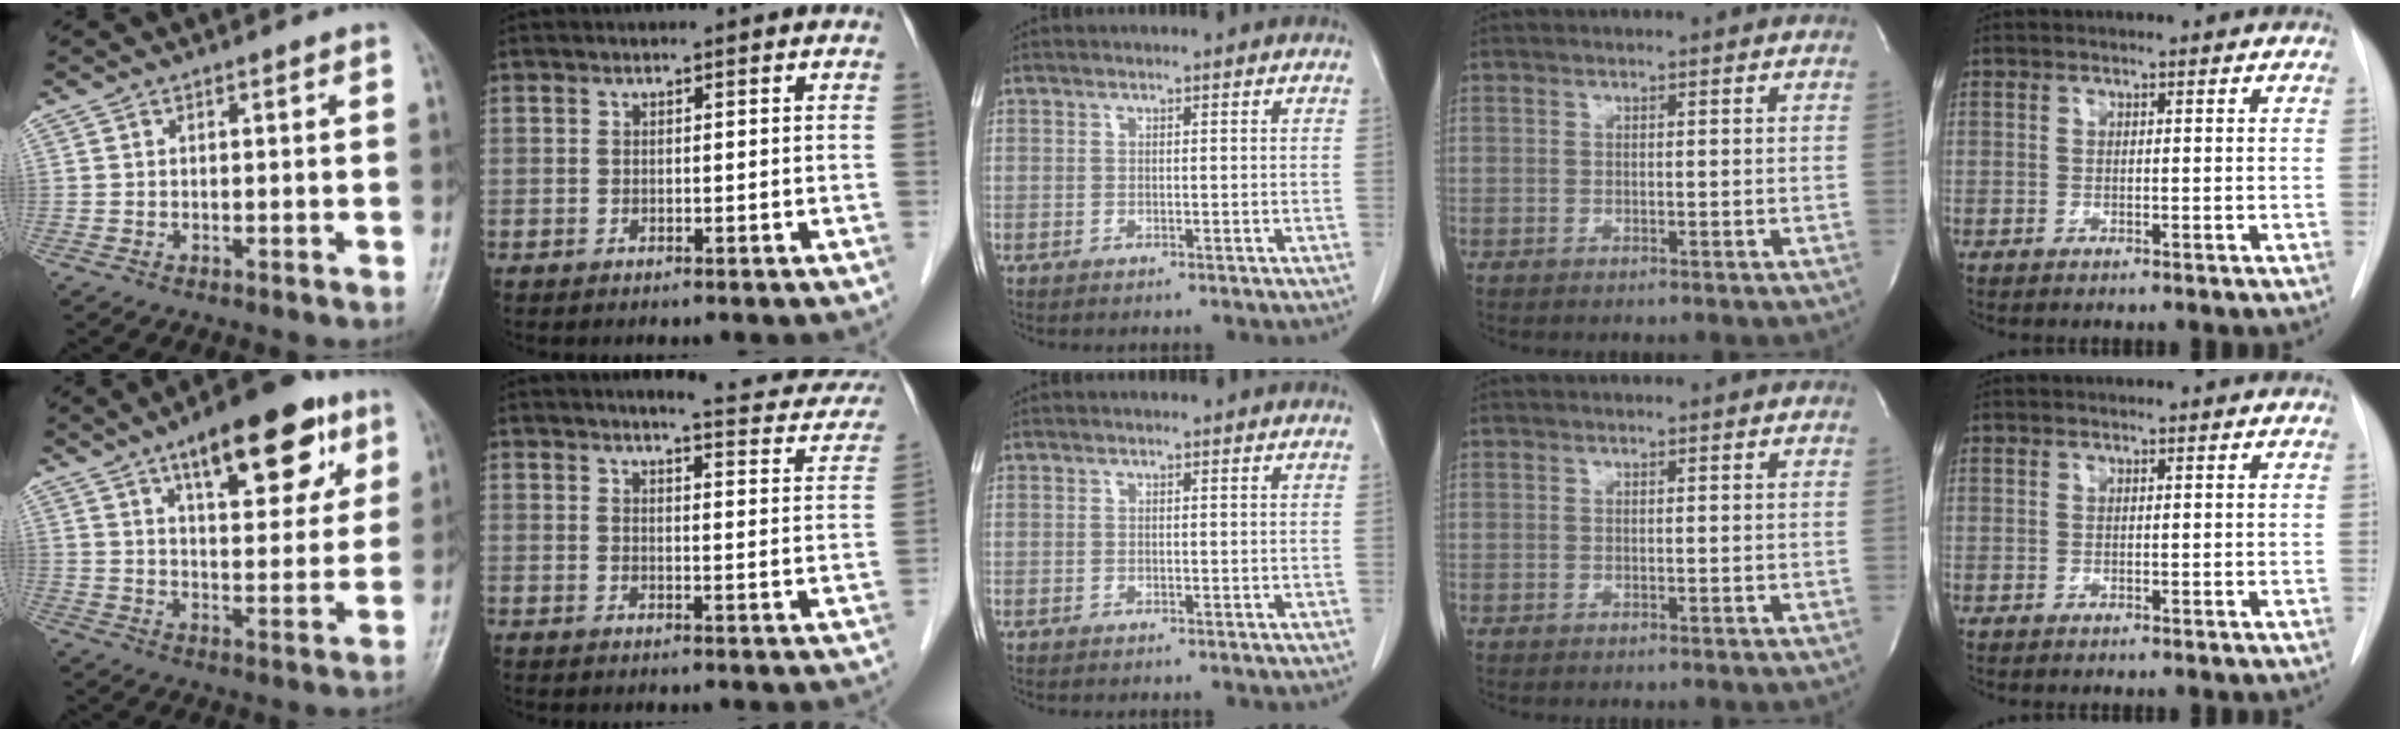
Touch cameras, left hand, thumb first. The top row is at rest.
{"thumb": {"total": 18.5, "force": [9.8, 7.5, 13.8], "torque": [-0.152, -0.028, 0.144]}, "index": {"total": 12.6, "force": [11.2, 2.0, 5.4], "torque": [-0.044, -0.021, 0.107]}}